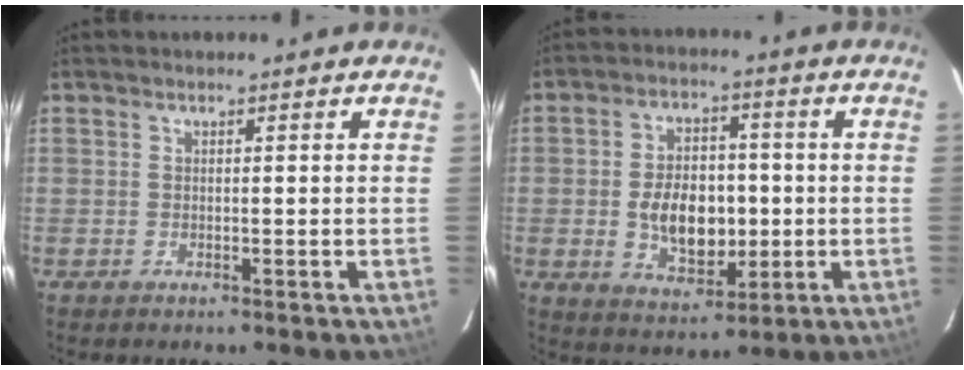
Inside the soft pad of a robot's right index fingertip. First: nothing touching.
{"total": 11.5, "force": [-1.1, 7.2, 8.9], "torque": [-0.165, 0.011, -0.004]}